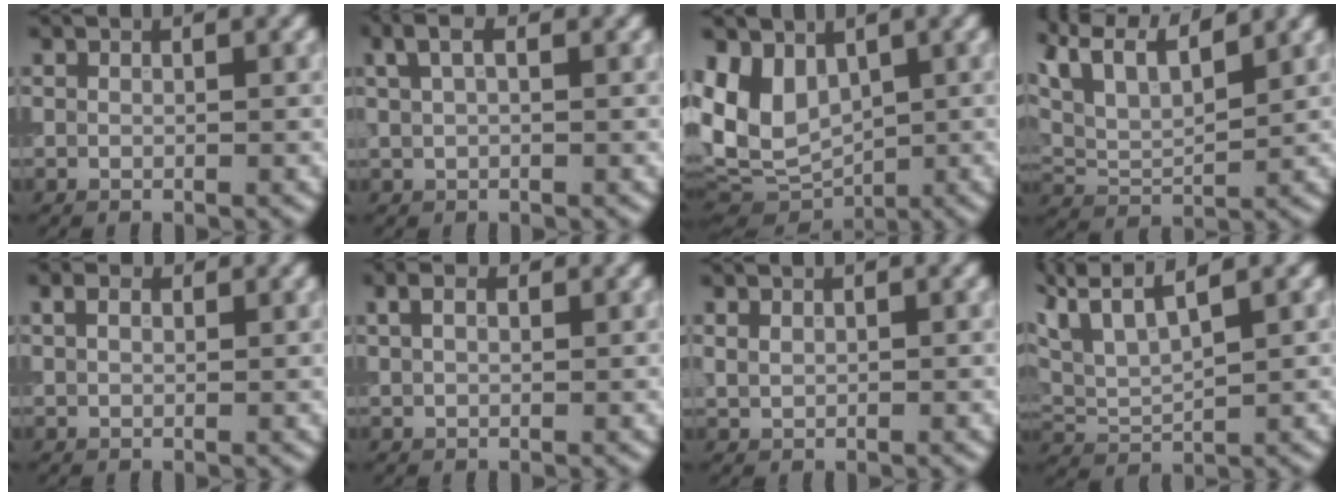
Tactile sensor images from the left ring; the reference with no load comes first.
{"total": 2.5, "force": [1.2, 1.1, 1.8], "torque": [-0.045, 0.007, 0.022]}
{"total": 7.3, "force": [0.8, 5.2, 5.1], "torque": [-0.120, -0.007, 0.013]}
{"total": 9.8, "force": [6.5, 3.9, 6.2], "torque": [-0.129, 0.038, 0.097]}
{"total": 1.5, "force": [0.7, 1.0, 0.9], "torque": [-0.022, 0.006, 0.010]}
{"total": 1.8, "force": [0.8, 1.1, 1.2], "torque": [-0.028, 0.006, 0.014]}
{"total": 0.7, "force": [0.4, 0.5, 0.4], "torque": [-0.012, 0.000, 0.011]}
{"total": 5.9, "force": [4.1, 1.6, 3.9], "torque": [-0.096, 0.018, 0.073]}